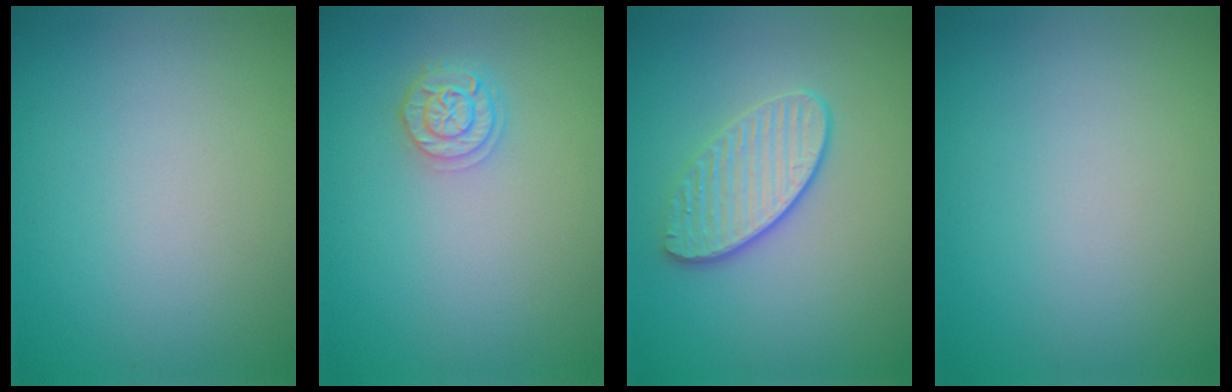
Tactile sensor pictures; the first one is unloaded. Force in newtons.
{"total": 2.5, "press": 2.1, "slide": 1.4}
{"total": 3.5, "press": 3.2, "slide": 1.4}
{"total": 0.0}